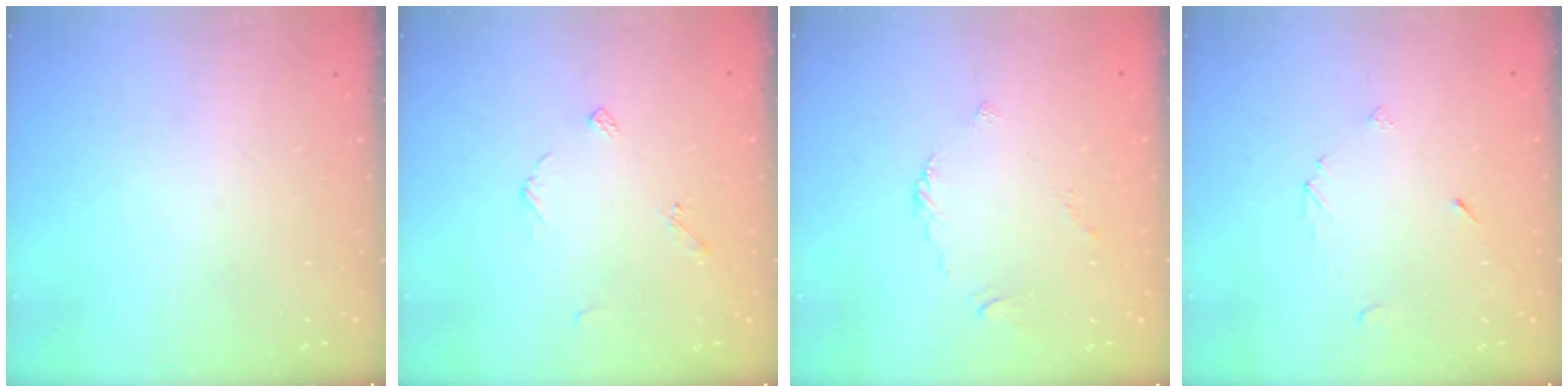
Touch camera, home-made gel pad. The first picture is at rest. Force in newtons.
{"total": 4.7, "press": 4.7, "slide": 0.5}
{"total": 2.7, "press": 2.6, "slide": 0.6}
{"total": 2.6, "press": 2.6, "slide": 0.2}